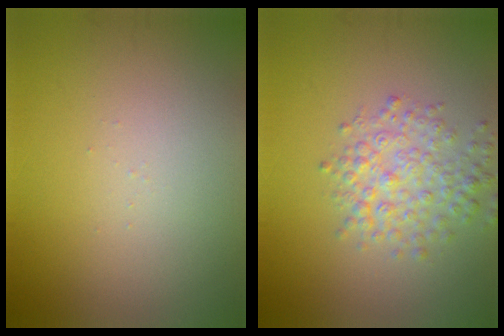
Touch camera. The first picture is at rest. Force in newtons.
{"total": 3.5, "press": 3.5, "slide": 0.1}